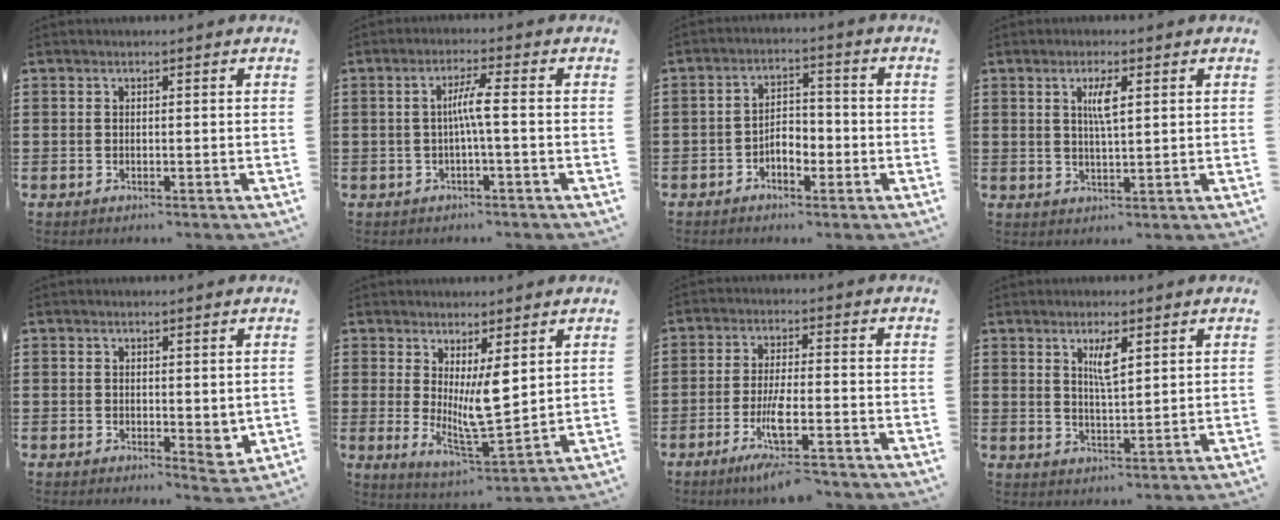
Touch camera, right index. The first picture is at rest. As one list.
[{"total": 3.9, "force": [-0.5, -0.1, 3.8], "torque": [-0.072, -0.002, -0.013]}, {"total": 4.0, "force": [-1.9, 2.1, 2.8], "torque": [-0.052, 0.006, -0.037]}, {"total": 3.4, "force": [1.1, 0.7, 3.1], "torque": [-0.064, 0.006, 0.016]}, {"total": 2.1, "force": [1.0, 1.1, 1.5], "torque": [-0.021, -0.002, 0.018]}, {"total": 7.5, "force": [2.6, 1.9, 6.7], "torque": [-0.121, -0.035, 0.041]}, {"total": 6.5, "force": [-4.2, 0.8, 4.9], "torque": [-0.106, -0.016, -0.082]}, {"total": 3.8, "force": [1.9, 1.0, 3.2], "torque": [-0.060, 0.003, 0.028]}]